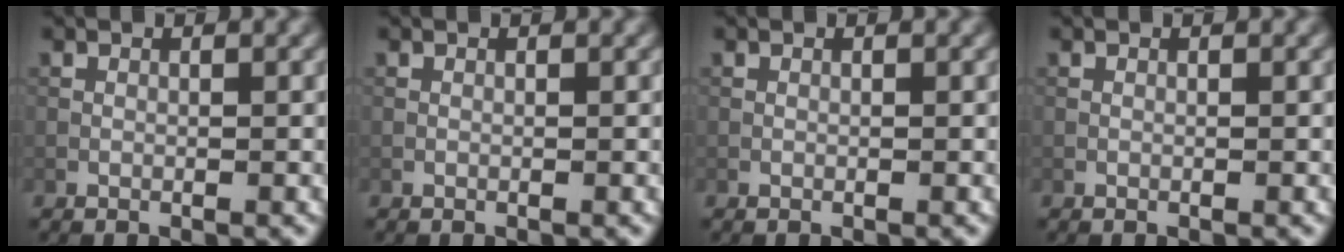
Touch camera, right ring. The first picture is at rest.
{"total": 0.0}
{"total": 0.0}
{"total": 0.0}